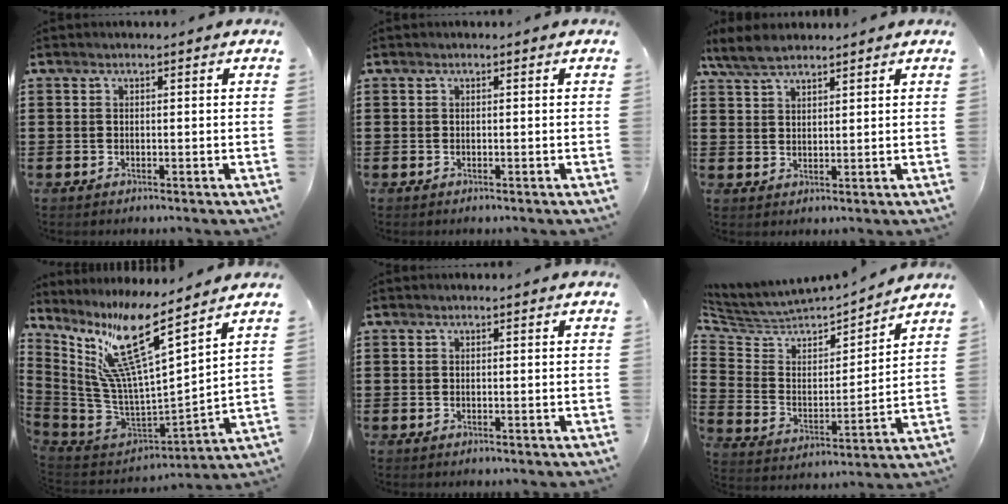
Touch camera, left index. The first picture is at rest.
{"total": 0.0}
{"total": 4.5, "force": [3.7, 1.3, 2.2], "torque": [-0.052, 0.000, 0.070]}
{"total": 13.7, "force": [9.3, 0.8, 10.1], "torque": [-0.228, -0.088, 0.148]}
{"total": 0.0}
{"total": 4.1, "force": [3.8, 1.5, 0.4], "torque": [-0.040, -0.039, 0.056]}